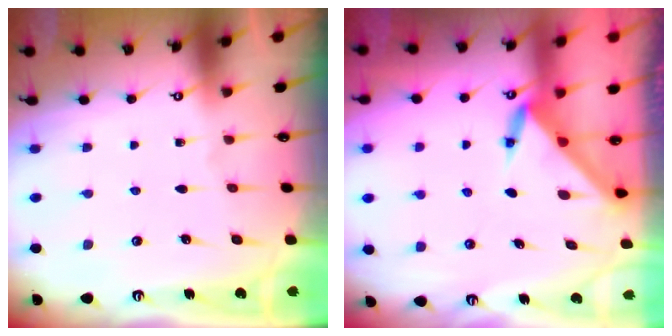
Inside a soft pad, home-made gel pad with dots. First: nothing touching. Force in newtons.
{"total": 3.2, "press": 3.2, "slide": 0.2}